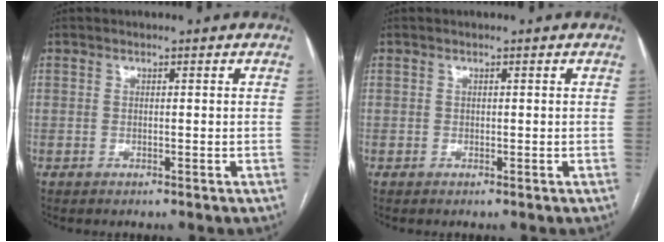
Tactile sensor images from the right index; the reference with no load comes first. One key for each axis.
{"total": 0.0}